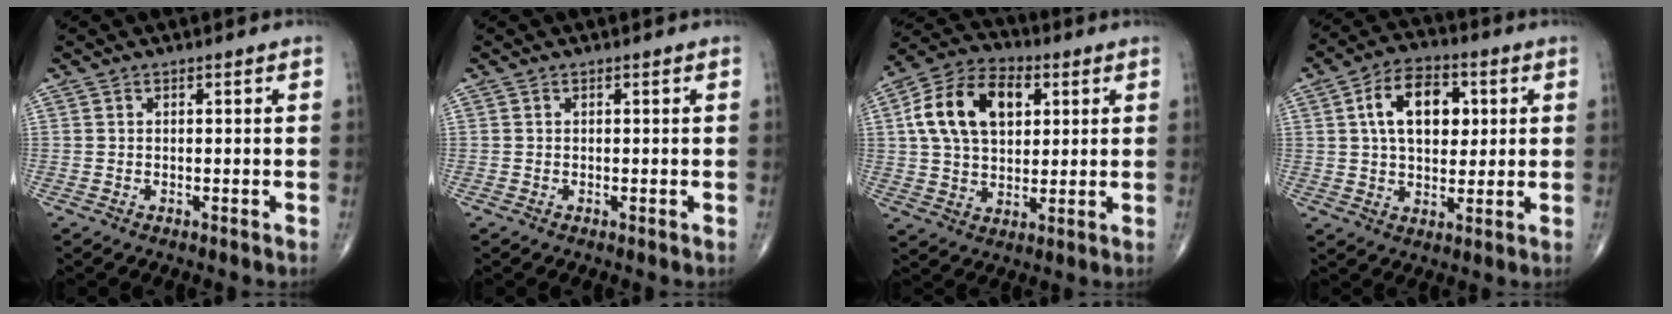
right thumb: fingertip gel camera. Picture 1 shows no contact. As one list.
[{"total": 0.0}, {"total": 15.9, "force": [4.1, 10.3, 11.3], "torque": [-0.185, 0.009, 0.068]}, {"total": 13.0, "force": [3.1, 8.0, 9.7], "torque": [-0.135, 0.005, 0.047]}]